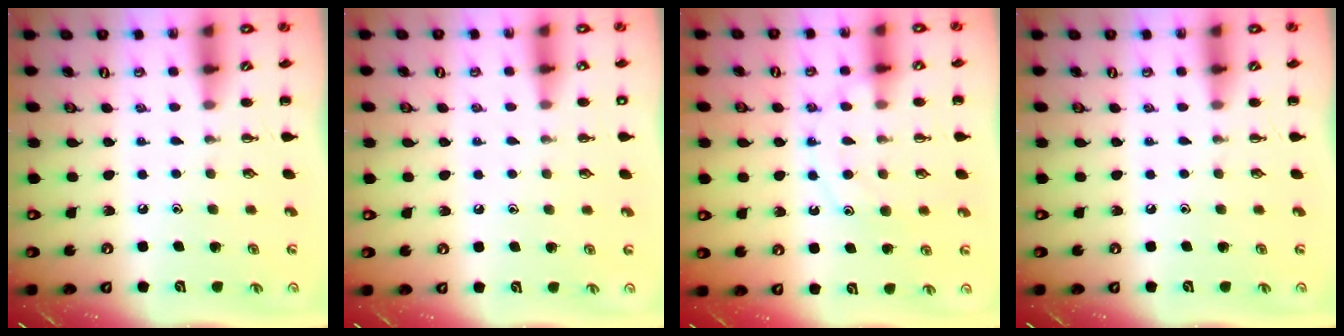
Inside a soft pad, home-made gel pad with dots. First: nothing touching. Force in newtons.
{"total": 1.4, "press": 1.4, "slide": 0.1}
{"total": 10.6, "press": 10.6, "slide": 0.7}
{"total": 0.0}